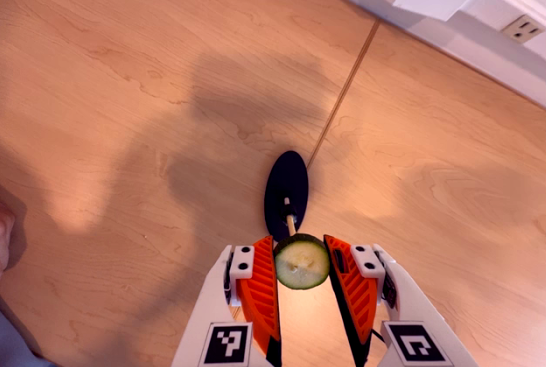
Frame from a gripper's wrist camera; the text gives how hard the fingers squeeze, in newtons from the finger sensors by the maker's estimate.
{"total": 8.1, "left": 8.0, "right": 8.3}